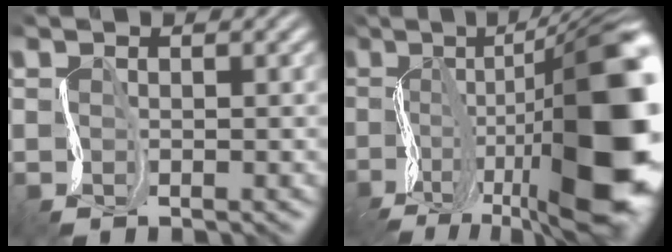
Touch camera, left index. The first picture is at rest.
{"total": 18.6, "force": [-2.0, 7.4, 17.0], "torque": [-0.252, 0.033, -0.037]}